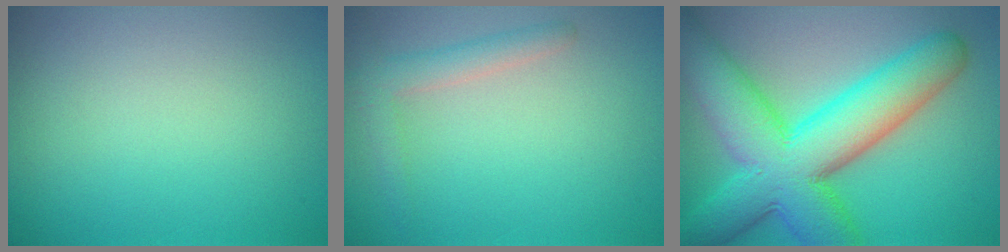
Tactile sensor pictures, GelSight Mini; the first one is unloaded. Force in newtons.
{"total": 2.2, "press": 2.1, "slide": 0.2}
{"total": 12.1, "press": 12.1, "slide": 0.2}